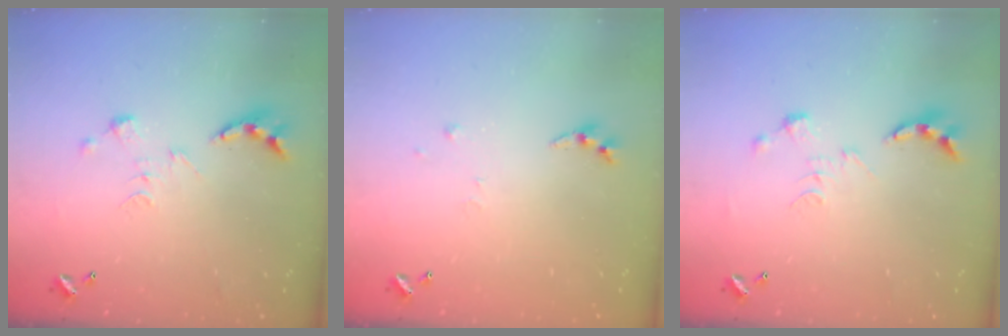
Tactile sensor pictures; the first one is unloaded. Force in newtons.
{"total": 4.9, "press": 4.9, "slide": 0.4}
{"total": 0.0}